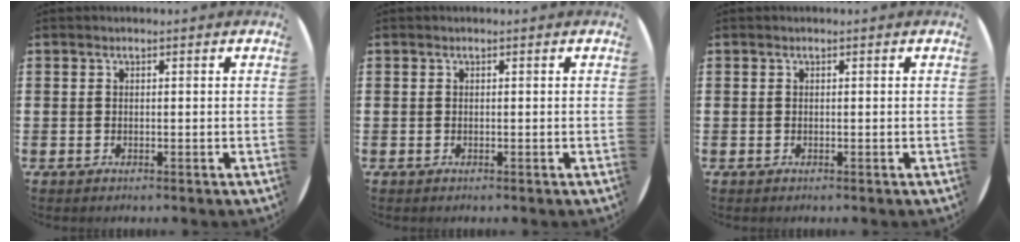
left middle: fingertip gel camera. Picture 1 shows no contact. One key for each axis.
{"total": 0.0}
{"total": 0.0}